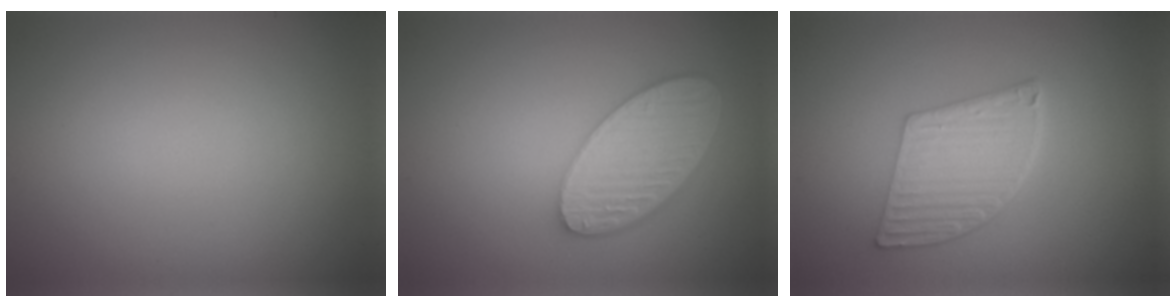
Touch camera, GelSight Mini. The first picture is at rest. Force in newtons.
{"total": 5.5, "press": 4.4, "slide": 3.3}
{"total": 5.5, "press": 4.1, "slide": 3.7}